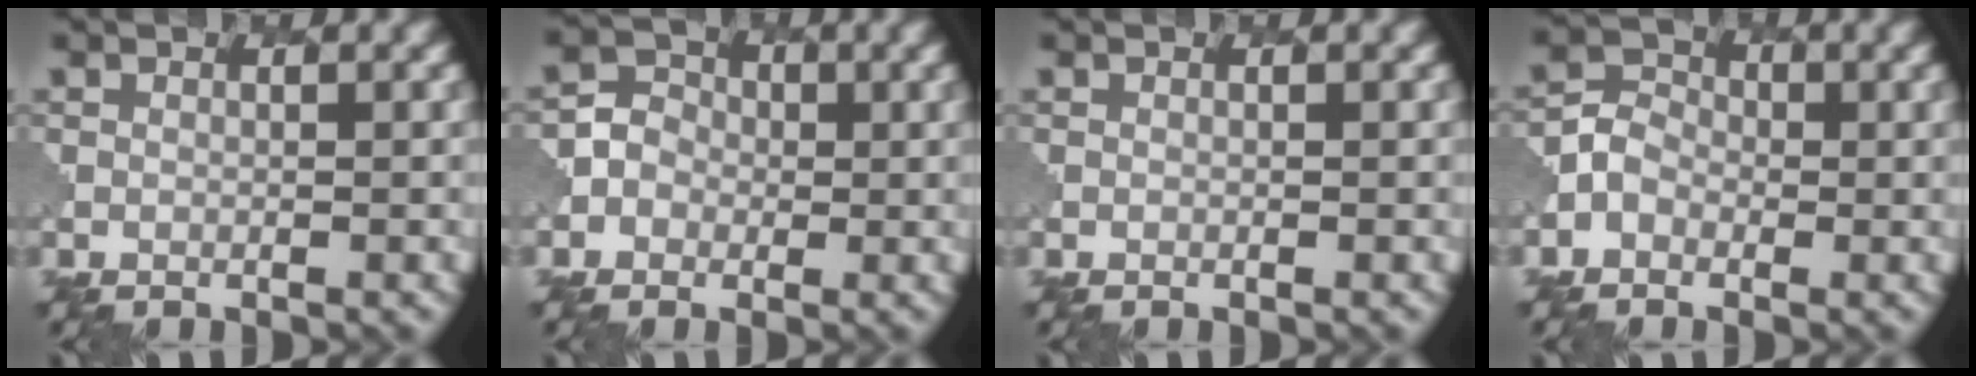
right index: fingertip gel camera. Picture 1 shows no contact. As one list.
[{"total": 2.9, "force": [-0.5, 2.7, 0.6], "torque": [0.001, 0.009, -0.017]}, {"total": 0.0}, {"total": 2.2, "force": [-0.8, 1.9, 0.7], "torque": [-0.015, 0.005, -0.021]}]